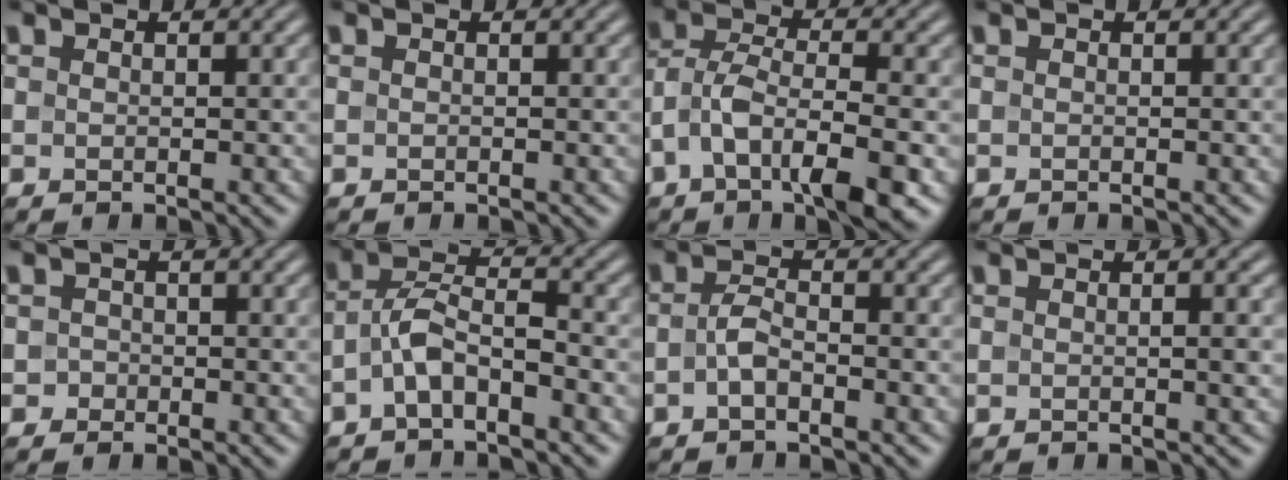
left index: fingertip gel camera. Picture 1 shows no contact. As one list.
[{"total": 0.0}, {"total": 6.9, "force": [-2.7, 2.8, 5.7], "torque": [-0.105, 0.006, -0.058]}, {"total": 0.0}, {"total": 0.8, "force": [-0.3, 0.8, 0.0], "torque": [0.008, 0.000, -0.006]}, {"total": 3.8, "force": [-1.7, 1.6, 3.0], "torque": [-0.058, 0.014, -0.041]}, {"total": 1.8, "force": [-0.7, 0.7, 1.5], "torque": [-0.033, 0.003, -0.018]}, {"total": 1.4, "force": [0.0, 0.3, 1.4], "torque": [-0.016, 0.003, -0.002]}]